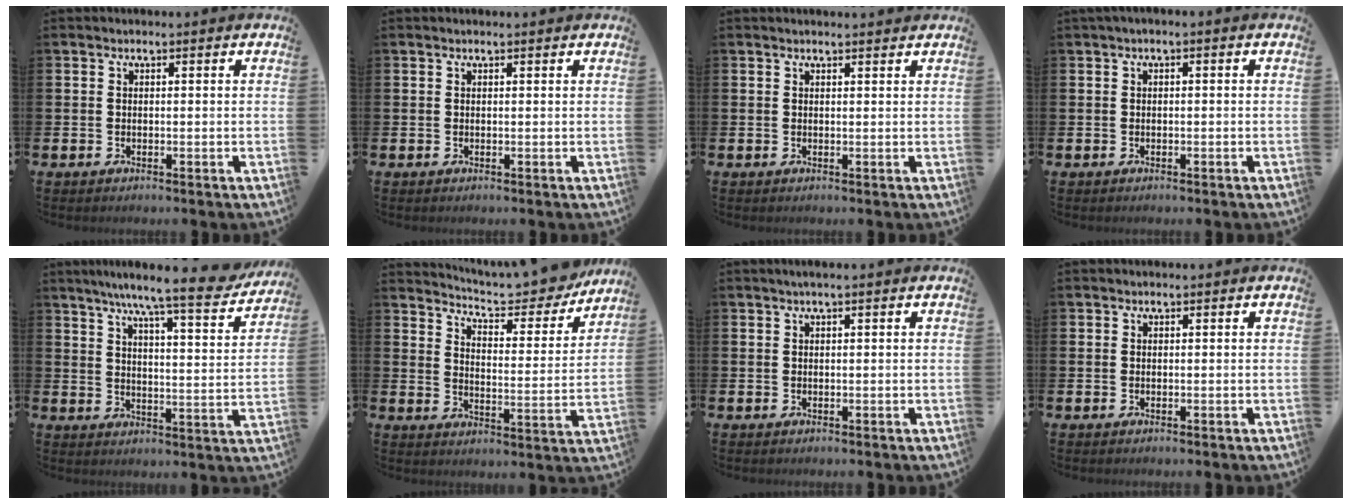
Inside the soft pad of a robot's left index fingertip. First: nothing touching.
{"total": 0.0}
{"total": 0.9, "force": [0.9, 0.0, 0.2], "torque": [0.009, -0.005, 0.014]}
{"total": 0.7, "force": [-0.3, 0.1, 0.6], "torque": [-0.016, 0.003, -0.003]}
{"total": 9.4, "force": [8.2, 0.2, 4.7], "torque": [-0.095, -0.053, 0.133]}
{"total": 6.7, "force": [6.4, 1.0, 1.7], "torque": [-0.048, -0.055, 0.104]}
{"total": 0.8, "force": [0.4, 0.0, 0.7], "torque": [-0.020, 0.005, 0.008]}
{"total": 0.0}